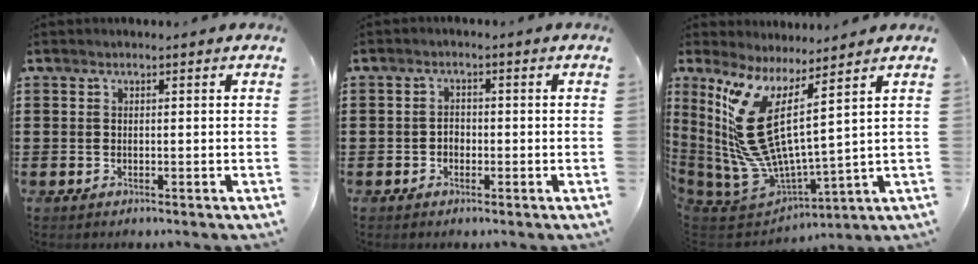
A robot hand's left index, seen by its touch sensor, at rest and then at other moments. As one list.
[{"total": 1.5, "force": [-0.7, 1.2, 0.7], "torque": [-0.017, 0.003, -0.015]}, {"total": 12.8, "force": [5.0, 4.1, 11.1], "torque": [-0.272, -0.063, 0.076]}]